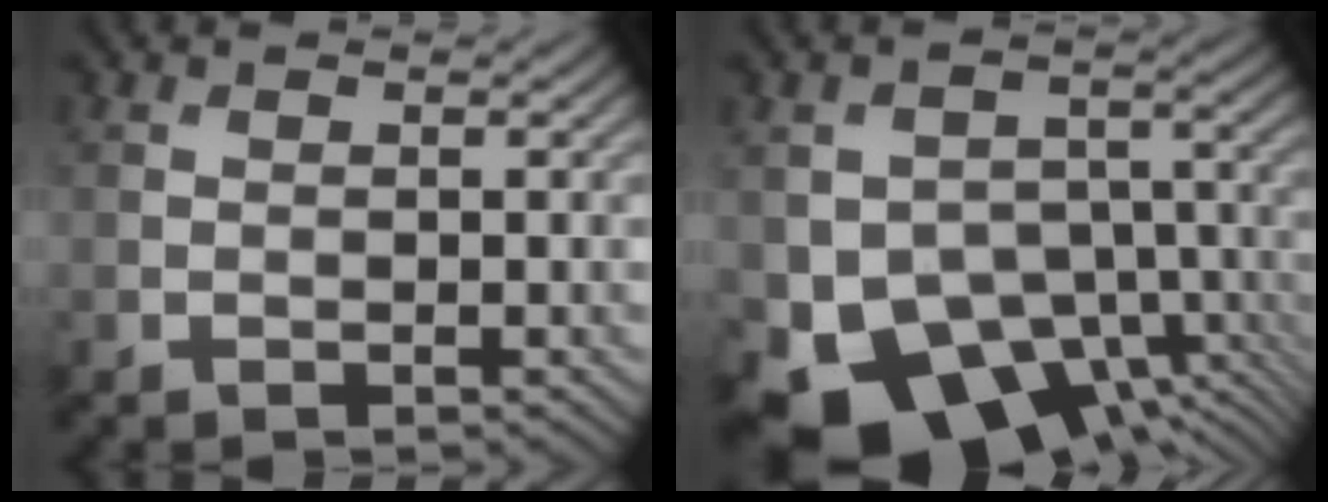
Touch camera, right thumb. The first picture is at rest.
{"total": 13.2, "force": [-7.4, 8.1, 7.3], "torque": [-0.129, -0.029, -0.125]}